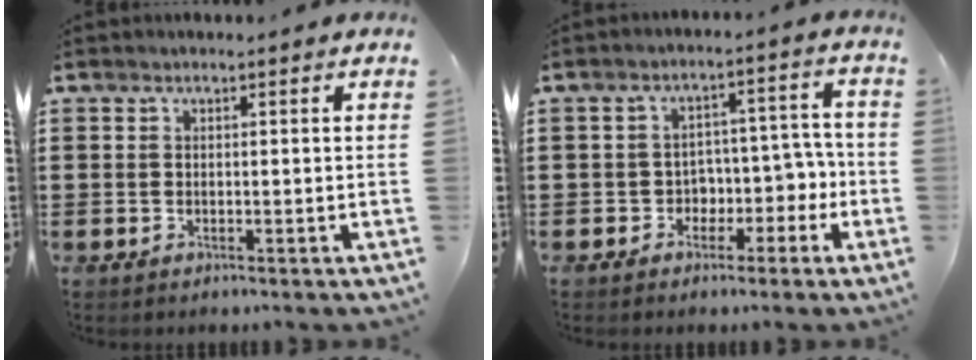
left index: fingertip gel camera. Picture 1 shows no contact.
{"total": 4.3, "force": [-1.8, 3.8, 1.0], "torque": [-0.037, 0.006, -0.037]}